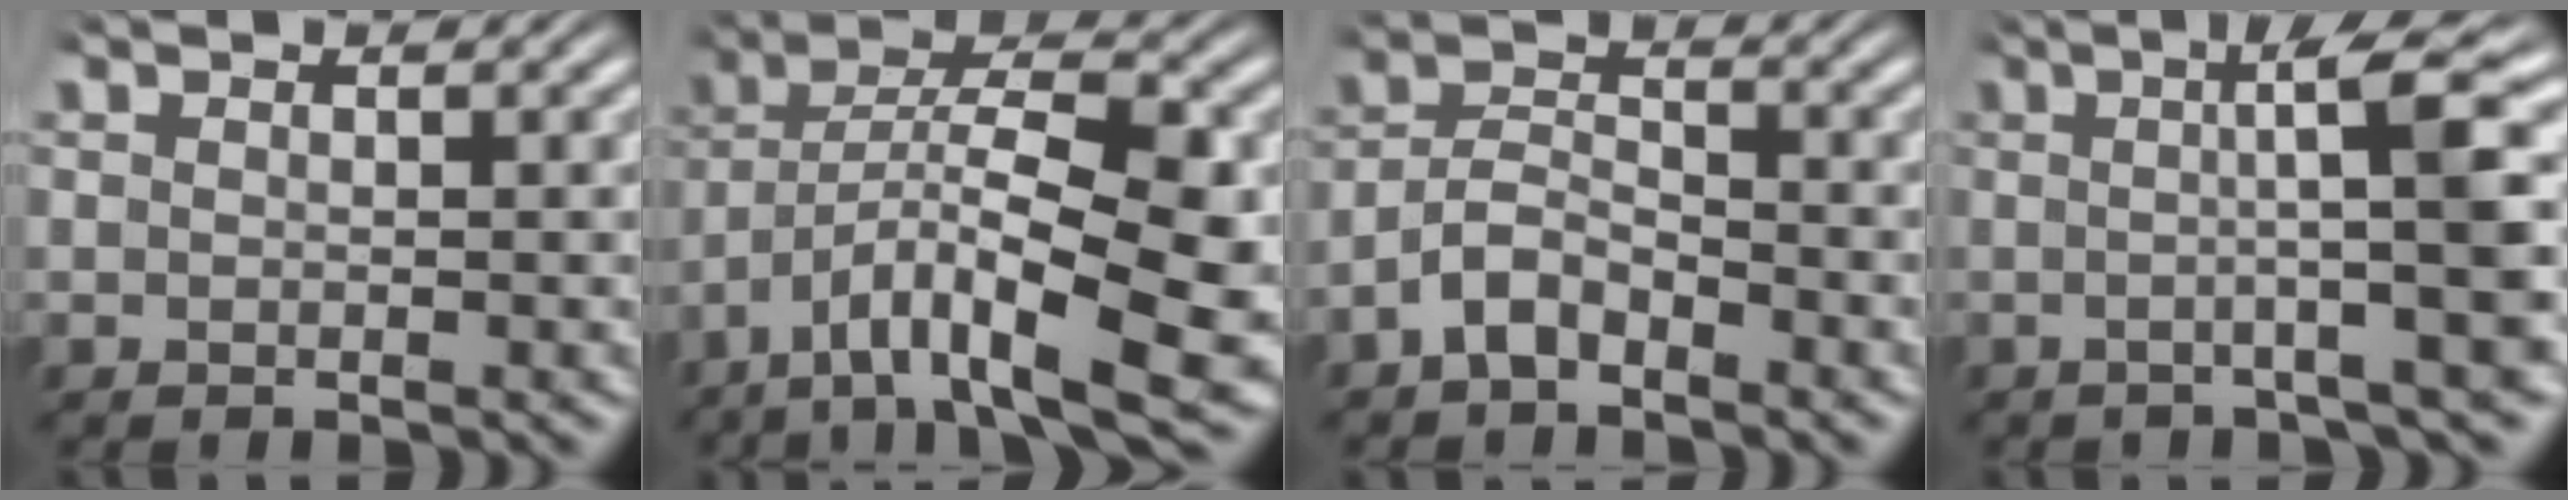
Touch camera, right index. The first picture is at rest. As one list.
[{"total": 11.0, "force": [-3.9, 4.7, 9.1], "torque": [-0.139, -0.022, -0.051]}, {"total": 4.7, "force": [-2.8, 3.2, 2.0], "torque": [-0.041, -0.011, -0.051]}, {"total": 7.6, "force": [0.4, 0.4, 7.6], "torque": [-0.115, 0.014, 0.003]}]